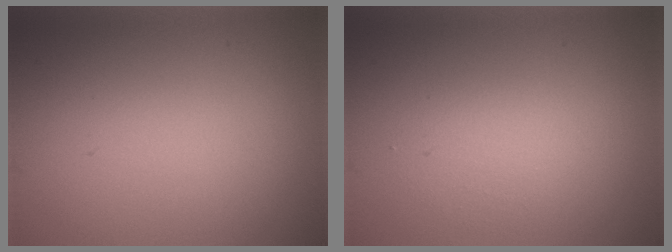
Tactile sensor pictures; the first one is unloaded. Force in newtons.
{"total": 2.0, "press": 2.0, "slide": 0.1}